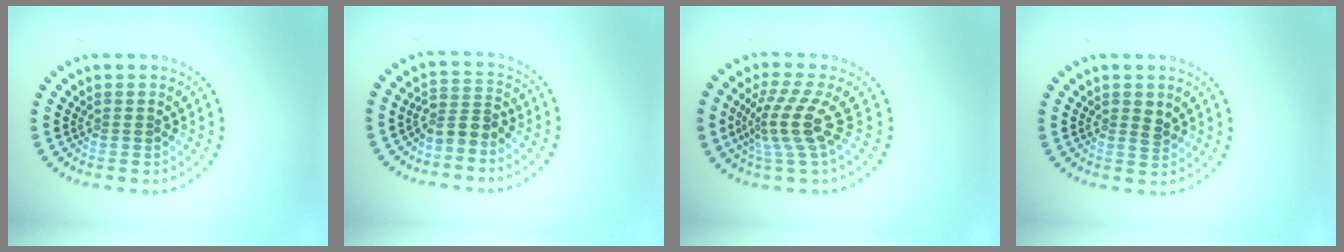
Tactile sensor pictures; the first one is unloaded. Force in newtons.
{"total": 2.5, "press": 1.9, "slide": 1.6}
{"total": 4.0, "press": 3.0, "slide": 2.7}
{"total": 1.3, "press": 1.3, "slide": 0.3}